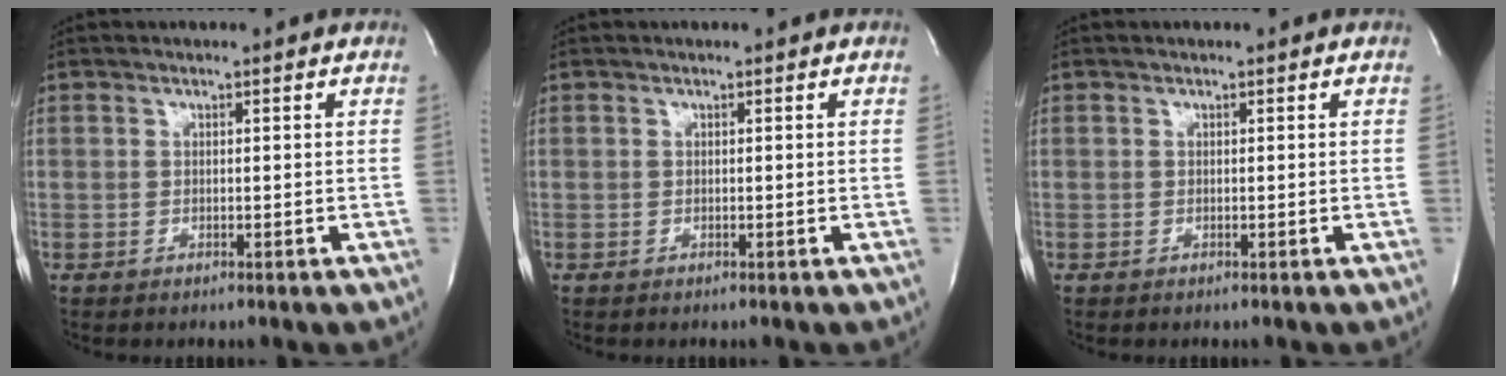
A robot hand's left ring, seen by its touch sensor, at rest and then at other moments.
{"total": 0.0}
{"total": 0.0}